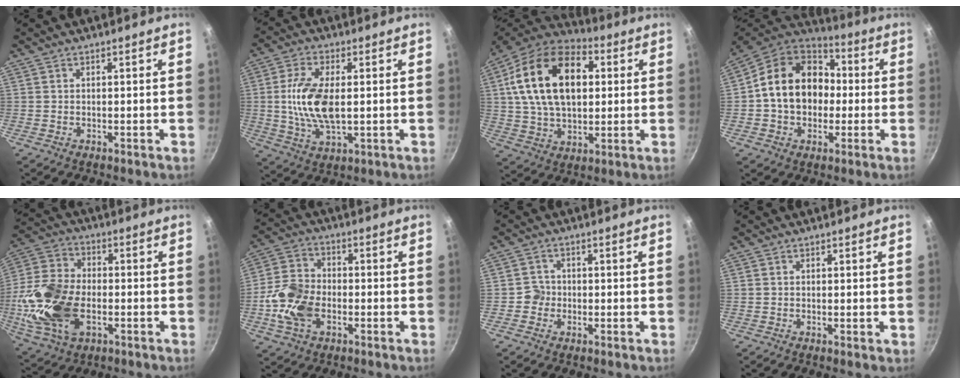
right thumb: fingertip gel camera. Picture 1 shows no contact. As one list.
[{"total": 11.8, "force": [0.5, 5.7, 10.4], "torque": [-0.204, -0.001, 0.010]}, {"total": 22.6, "force": [4.7, 14.2, 17.0], "torque": [-0.276, 0.013, 0.071]}, {"total": 18.6, "force": [0.6, 14.5, 11.6], "torque": [-0.172, 0.040, -0.001]}, {"total": 19.0, "force": [-3.6, 12.1, 14.2], "torque": [-0.282, 0.022, -0.069]}, {"total": 11.6, "force": [-3.0, 7.8, 8.0], "torque": [-0.150, 0.023, -0.069]}, {"total": 2.6, "force": [-0.8, 2.4, 0.5], "torque": [0.012, 0.009, -0.017]}, {"total": 0.5, "force": [-0.1, 0.1, 0.5], "torque": [-0.008, -0.003, -0.003]}]